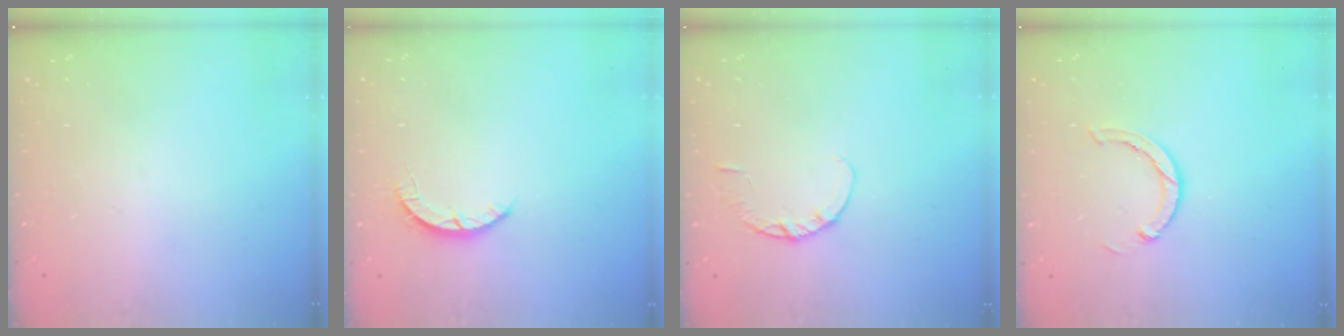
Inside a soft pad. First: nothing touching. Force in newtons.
{"total": 2.5, "press": 2.4, "slide": 0.4}
{"total": 2.9, "press": 2.8, "slide": 0.4}
{"total": 3.0, "press": 3.0, "slide": 0.1}